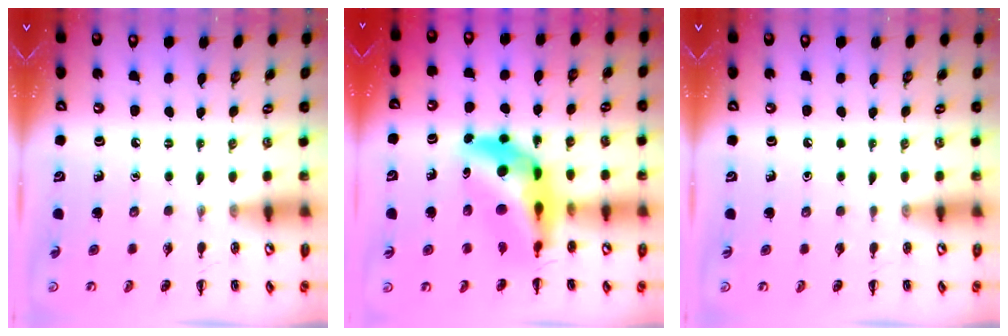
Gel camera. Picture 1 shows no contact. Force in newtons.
{"total": 11.8, "press": 11.3, "slide": 3.6}
{"total": 0.0}